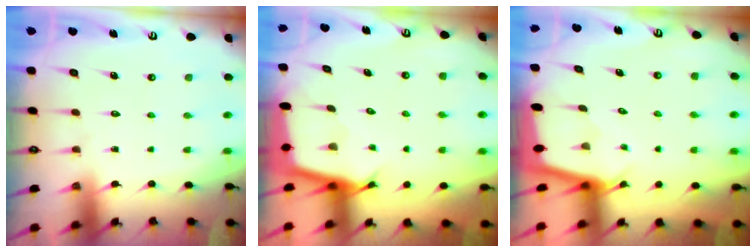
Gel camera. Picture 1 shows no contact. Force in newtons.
{"total": 2.7, "press": 2.7, "slide": 0.1}
{"total": 2.1, "press": 2.1, "slide": 0.1}